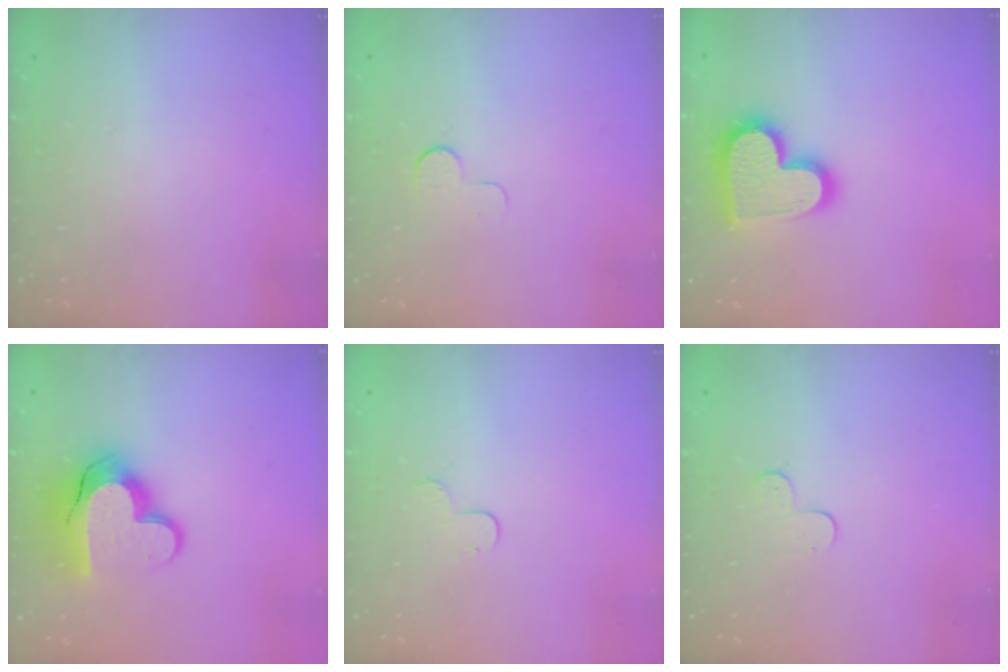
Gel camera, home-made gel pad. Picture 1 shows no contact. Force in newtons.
{"total": 5.1, "press": 5.1, "slide": 0.5}
{"total": 17.9, "press": 17.8, "slide": 1.3}
{"total": 16.0, "press": 16.0, "slide": 1.0}
{"total": 4.8, "press": 4.8, "slide": 0.5}
{"total": 3.9, "press": 3.8, "slide": 0.3}